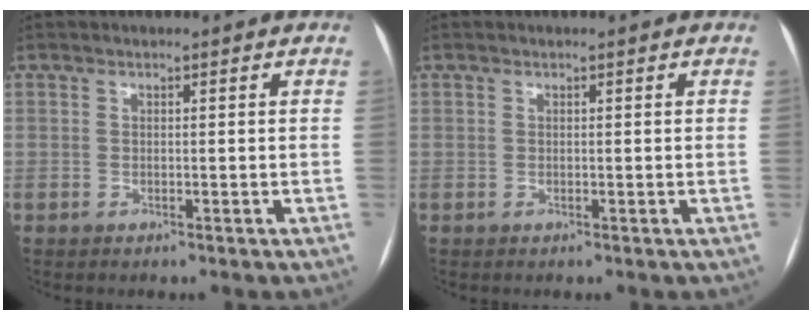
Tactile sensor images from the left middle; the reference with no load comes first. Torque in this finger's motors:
{"motor_torque": [-0.07, 0.14, 0.04, 0.01]}